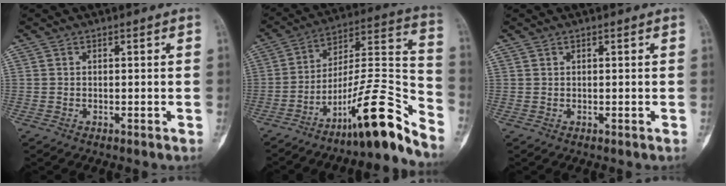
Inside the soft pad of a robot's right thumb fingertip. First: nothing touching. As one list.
[{"total": 17.5, "force": [-12.7, 2.1, 11.8], "torque": [-0.178, 0.123, -0.207]}, {"total": 0.0}]